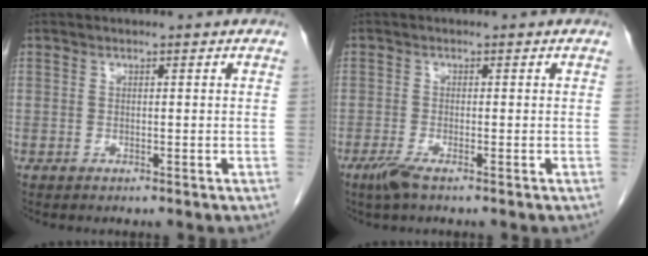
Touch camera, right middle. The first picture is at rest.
{"total": 2.5, "force": [-1.7, 0.2, 1.9], "torque": [-0.043, -0.007, -0.037]}